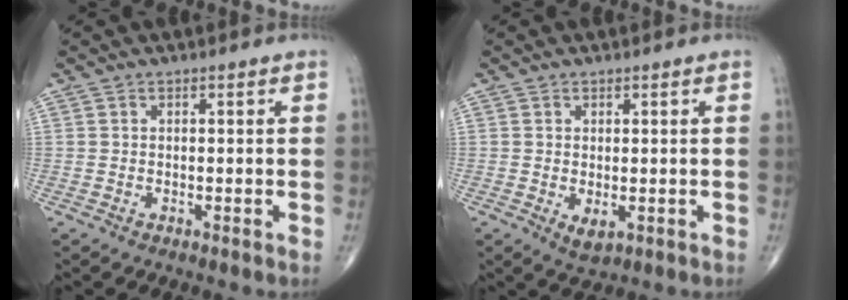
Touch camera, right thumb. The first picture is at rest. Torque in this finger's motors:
{"motor_torque": [-0.31, 0.13, -0.33, -0.03, -0.06]}